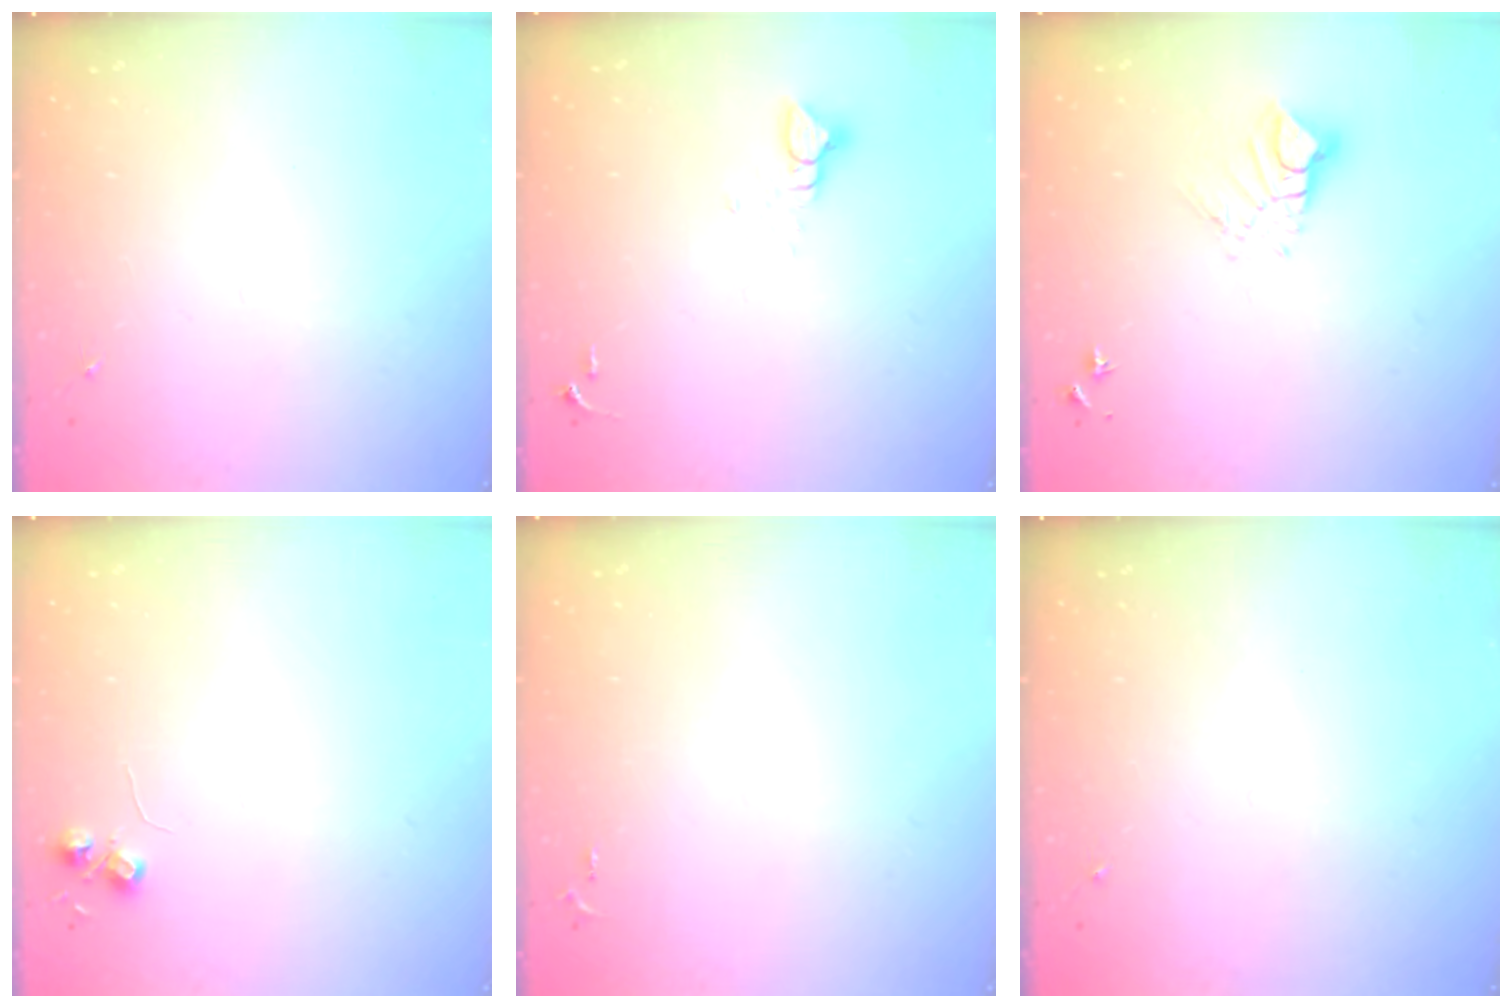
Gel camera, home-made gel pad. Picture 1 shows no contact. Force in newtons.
{"total": 3.6, "press": 3.6, "slide": 0.2}
{"total": 9.1, "press": 9.0, "slide": 1.0}
{"total": 5.2, "press": 5.2, "slide": 0.7}
{"total": 2.6, "press": 2.6, "slide": 0.3}
{"total": 0.0}